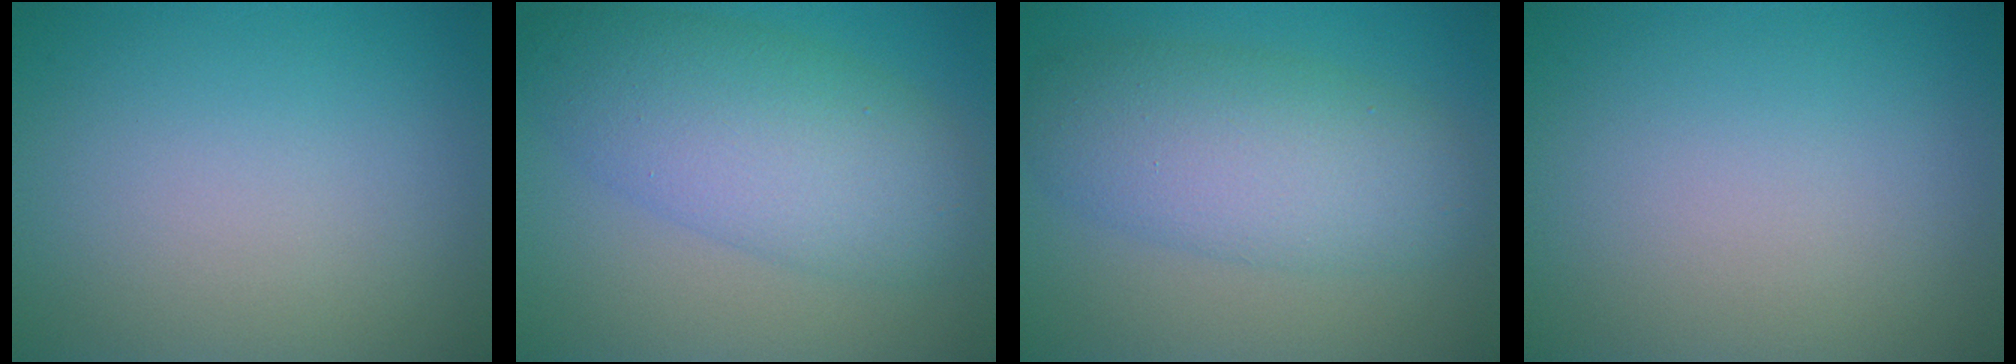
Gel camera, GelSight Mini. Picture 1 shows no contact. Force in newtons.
{"total": 7.6, "press": 7.6, "slide": 0.1}
{"total": 6.6, "press": 6.6, "slide": 0.2}
{"total": 0.0}